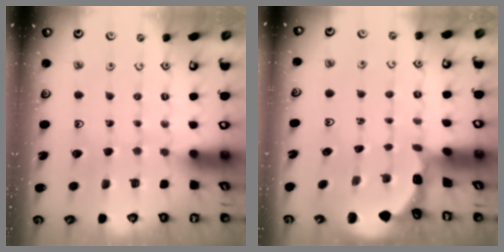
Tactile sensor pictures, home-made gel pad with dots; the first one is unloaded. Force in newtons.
{"total": 1.2, "press": 1.2, "slide": 0.2}